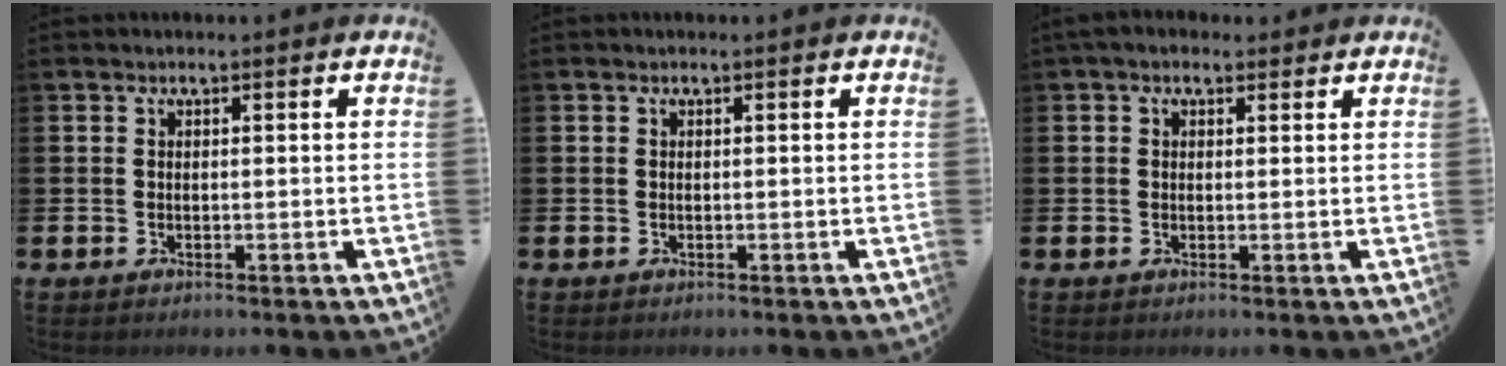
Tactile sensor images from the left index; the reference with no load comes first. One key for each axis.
{"total": 0.0}
{"total": 1.9, "fx": 1.2, "fy": 1.2, "fz": 0.7, "tx": -0.002, "ty": 0.005, "tz": 0.018}